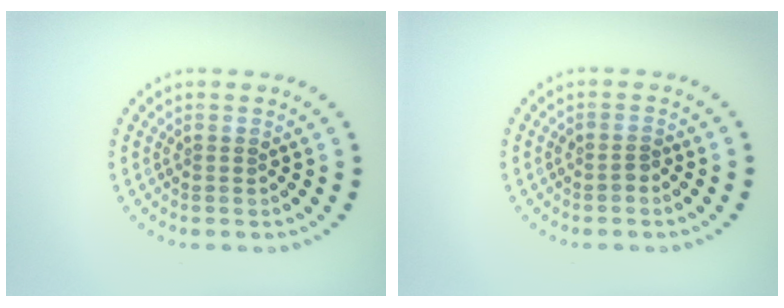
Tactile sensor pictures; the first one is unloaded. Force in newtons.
{"total": 0.9, "press": 0.8, "slide": 0.4}